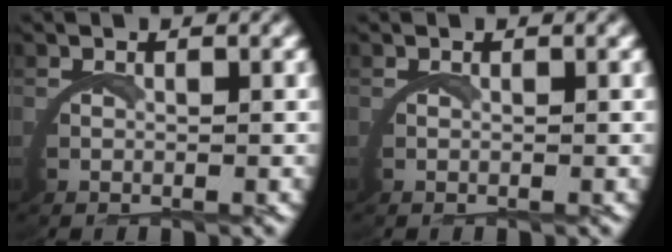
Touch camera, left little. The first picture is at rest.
{"total": 0.0}